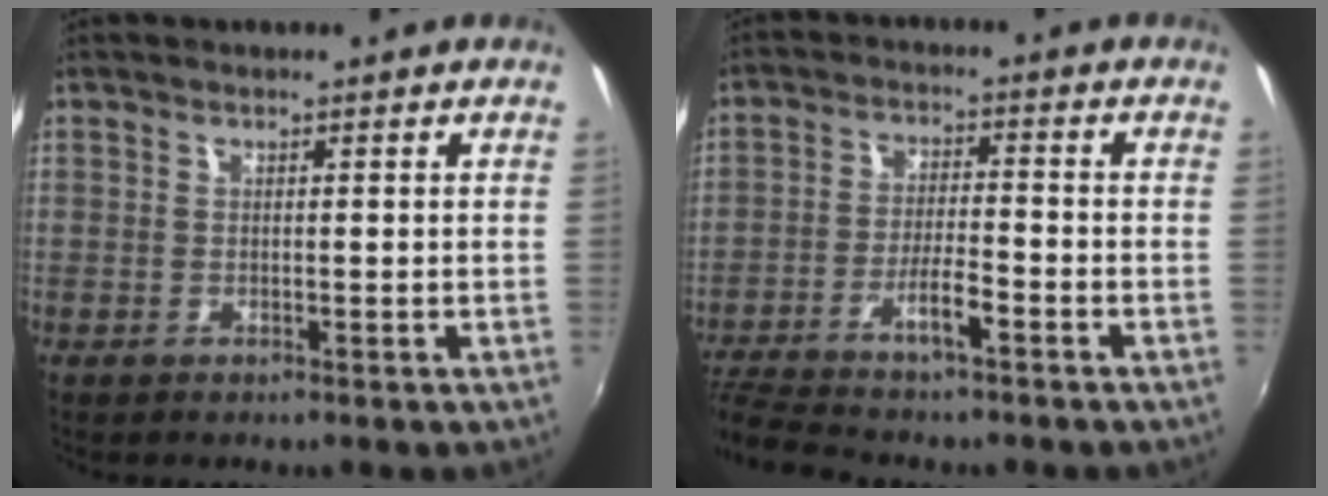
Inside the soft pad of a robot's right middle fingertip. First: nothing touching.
{"total": 9.3, "force": [-7.2, 1.0, 5.8], "torque": [-0.127, 0.000, -0.125]}